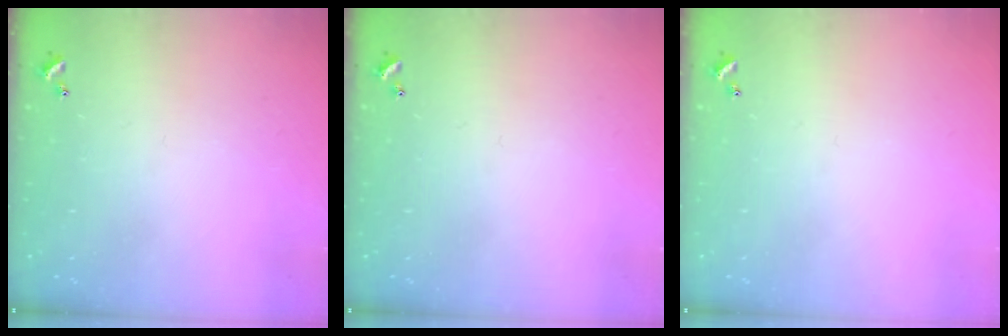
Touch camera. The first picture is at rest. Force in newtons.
{"total": 0.0}
{"total": 0.0}